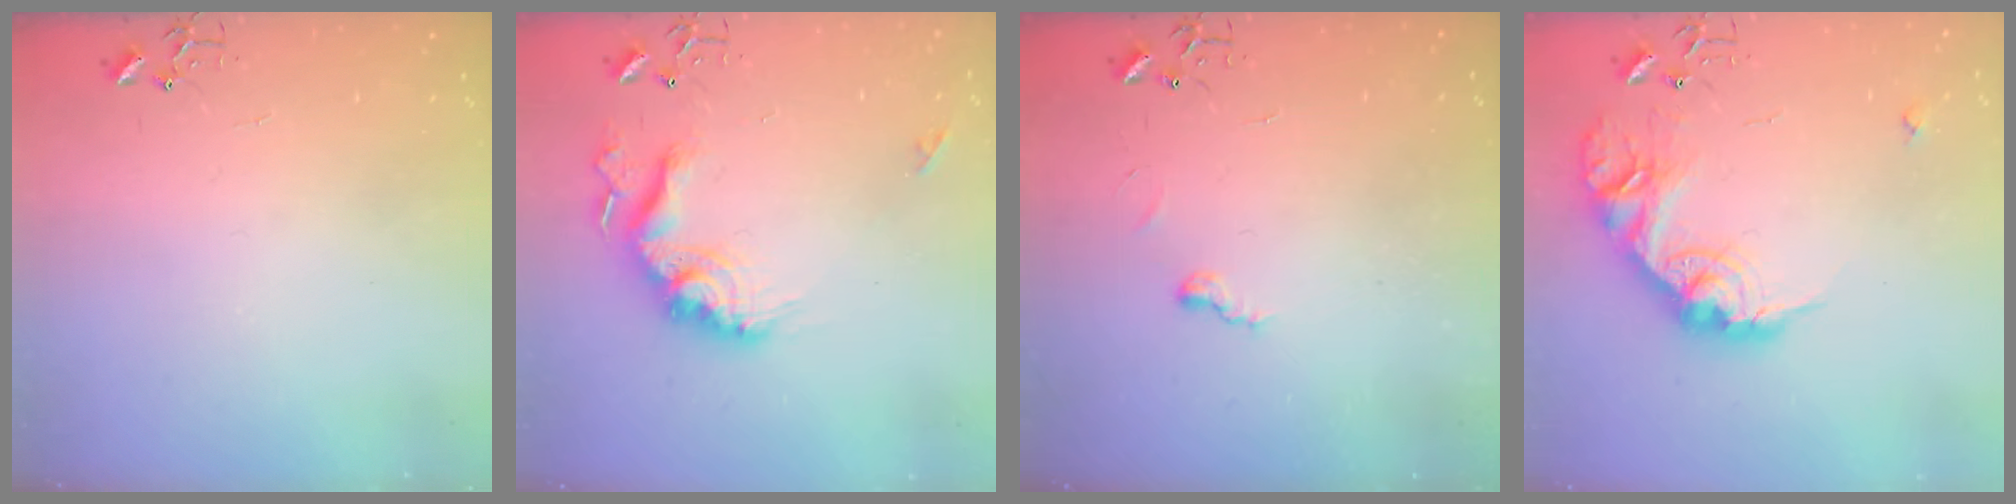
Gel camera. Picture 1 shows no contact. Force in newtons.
{"total": 18.3, "press": 18.2, "slide": 2.0}
{"total": 5.9, "press": 5.9, "slide": 0.4}
{"total": 18.9, "press": 18.8, "slide": 0.9}